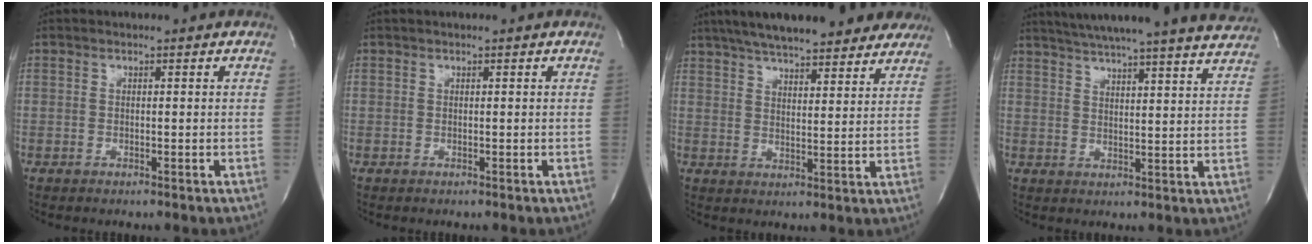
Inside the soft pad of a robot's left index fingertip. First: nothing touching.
{"total": 0.0}
{"total": 22.2, "force": [18.5, 5.1, 11.1], "torque": [-0.185, 0.032, 0.246]}
{"total": 24.9, "force": [22.8, 0.6, 10.2], "torque": [-0.170, -0.035, 0.287]}